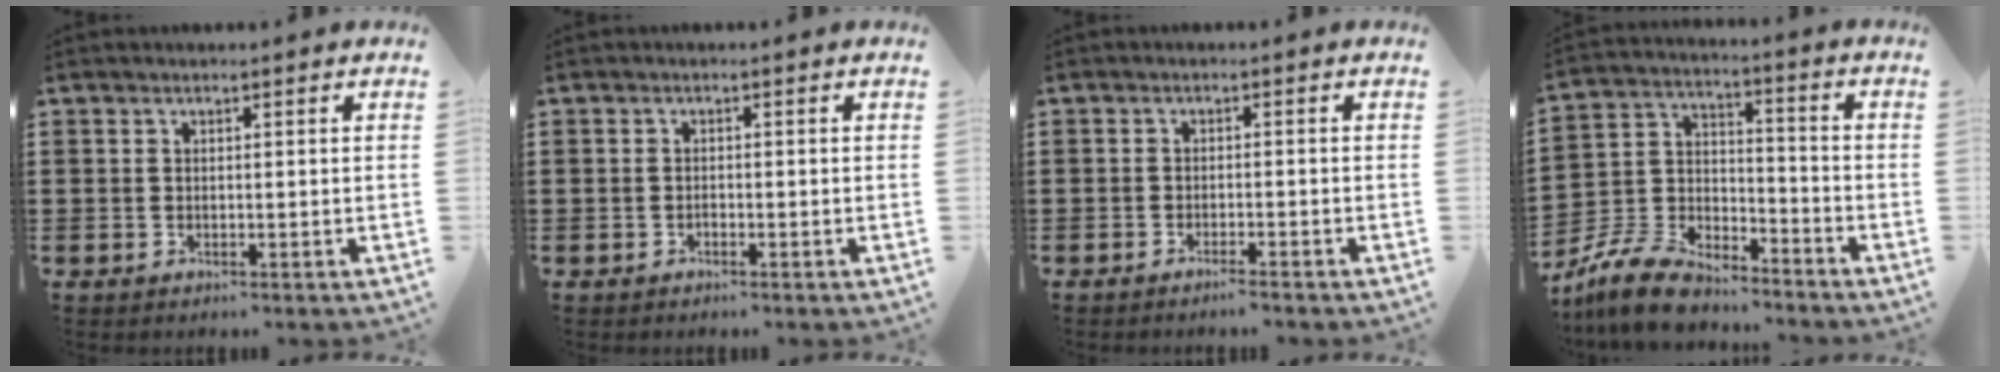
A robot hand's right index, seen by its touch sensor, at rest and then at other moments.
{"total": 0.6, "force": [-0.5, 0.3, 0.3], "torque": [-0.007, 0.000, -0.009]}
{"total": 1.5, "force": [-1.4, -0.2, 0.6], "torque": [-0.011, 0.000, -0.027]}
{"total": 9.5, "force": [-8.5, 2.8, 3.2], "torque": [-0.079, 0.020, -0.171]}